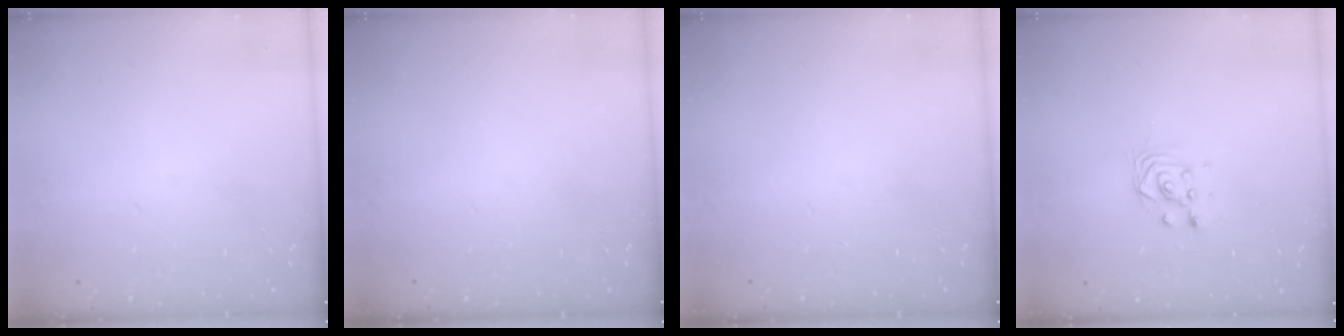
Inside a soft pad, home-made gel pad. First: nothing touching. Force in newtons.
{"total": 0.0}
{"total": 0.0}
{"total": 3.0, "press": 3.0, "slide": 0.1}